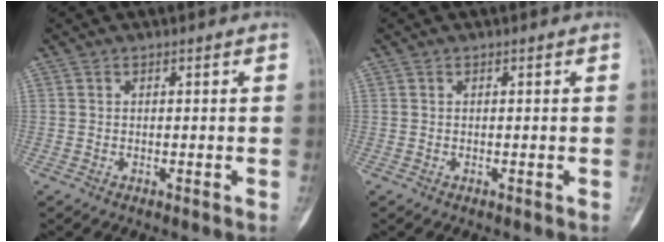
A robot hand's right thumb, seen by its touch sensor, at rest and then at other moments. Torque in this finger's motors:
{"motor_torque": [0.00, 0.00, 0.12, -0.06, 0.03]}